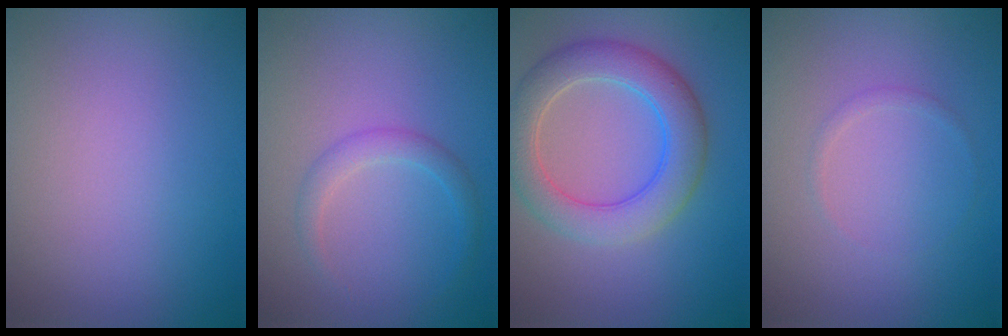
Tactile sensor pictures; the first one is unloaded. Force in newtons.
{"total": 1.7, "press": 1.7, "slide": 0.1}
{"total": 5.5, "press": 5.5, "slide": 0.3}
{"total": 0.6, "press": 0.6, "slide": 0.1}